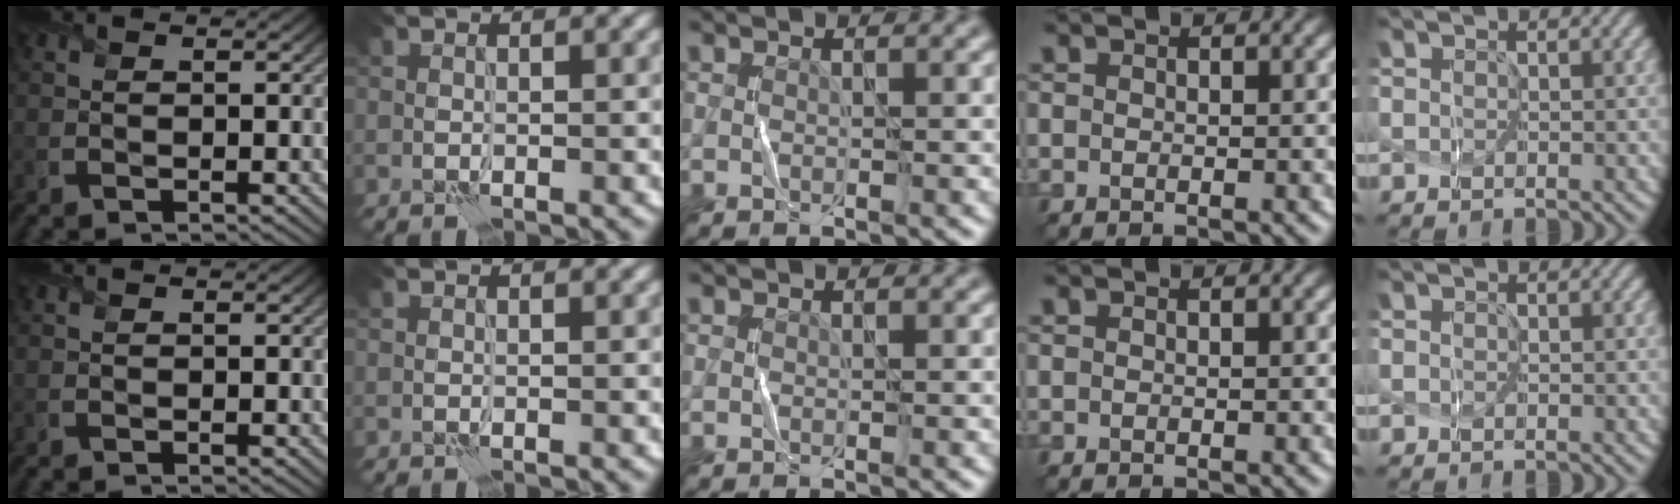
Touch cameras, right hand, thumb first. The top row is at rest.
{}